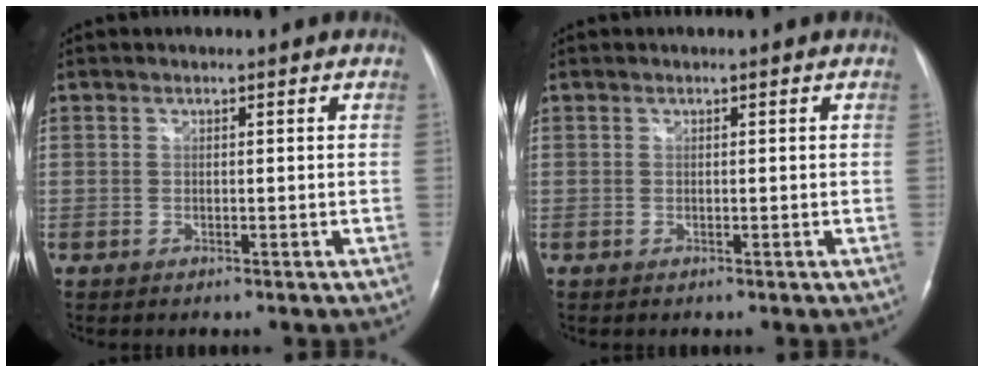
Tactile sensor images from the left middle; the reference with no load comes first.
{"total": 0.0}